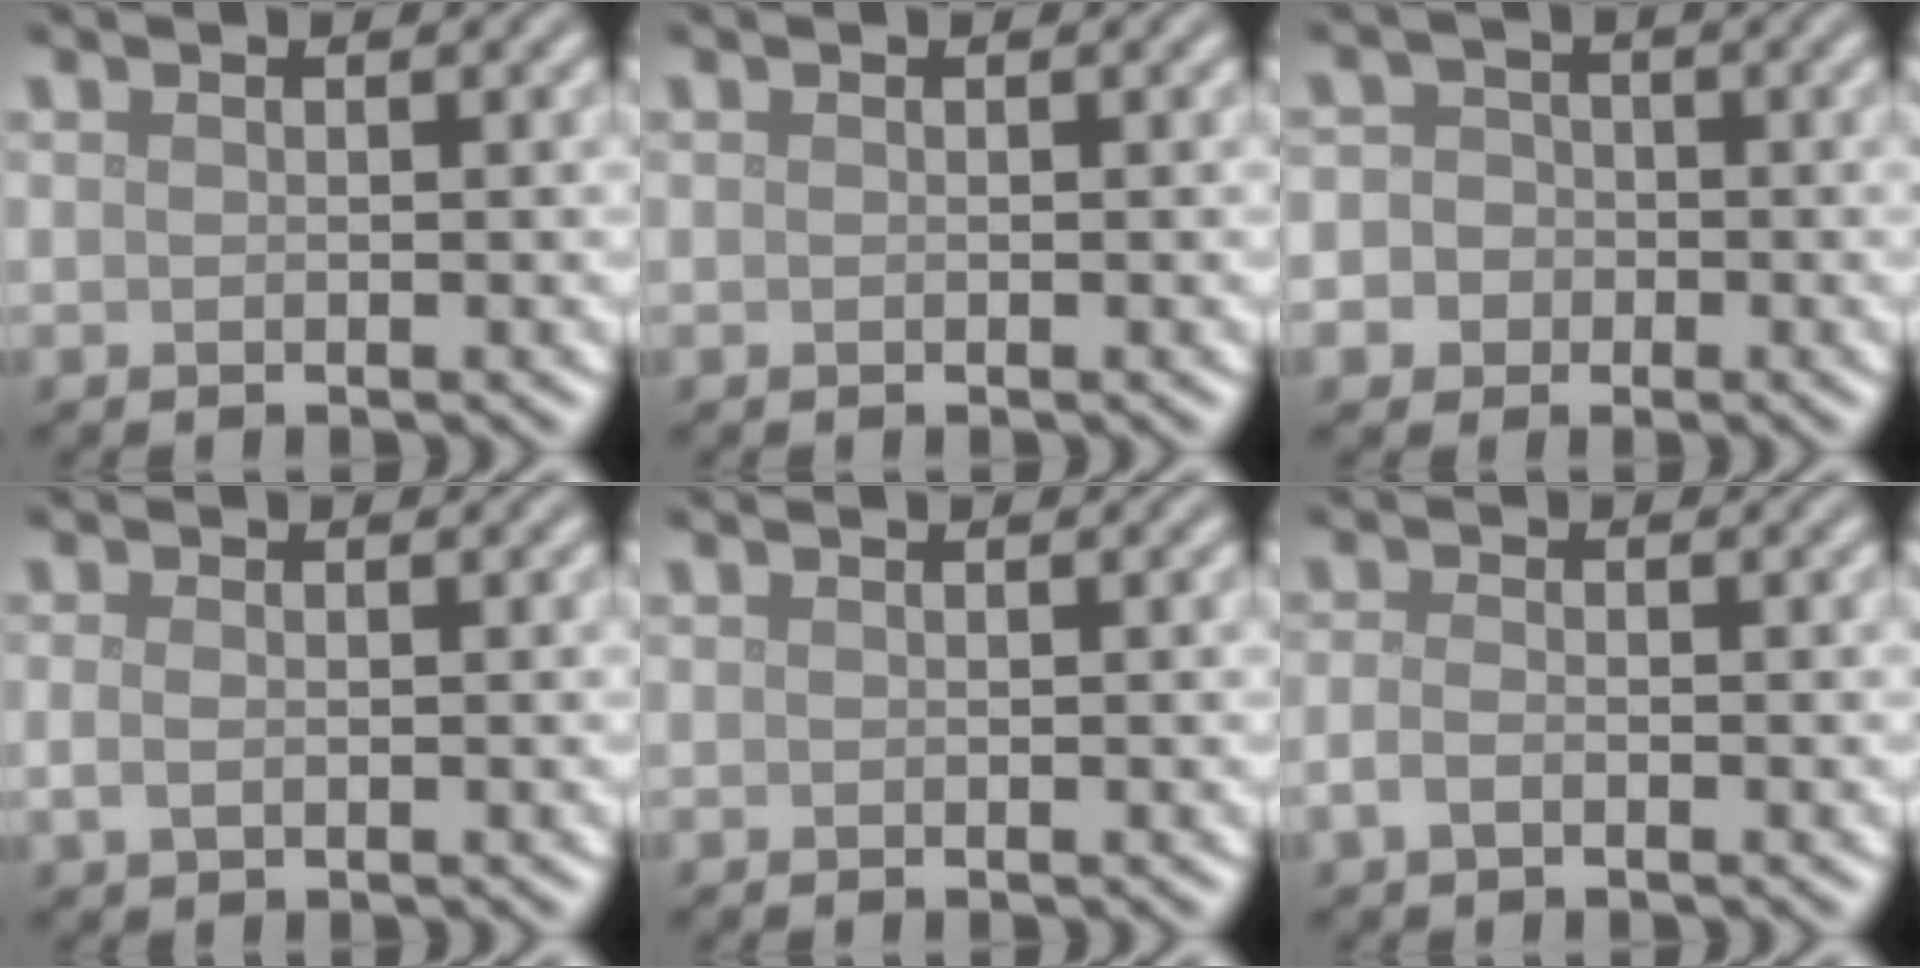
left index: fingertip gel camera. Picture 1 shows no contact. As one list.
[{"total": 0.0}, {"total": 4.8, "force": [-1.2, 4.5, 1.2], "torque": [0.002, 0.015, -0.051]}, {"total": 1.3, "force": [-0.1, 0.8, 1.0], "torque": [-0.024, -0.002, -0.002]}, {"total": 0.0}, {"total": 1.4, "force": [-0.7, 0.7, 1.0], "torque": [-0.025, -0.001, -0.017]}]